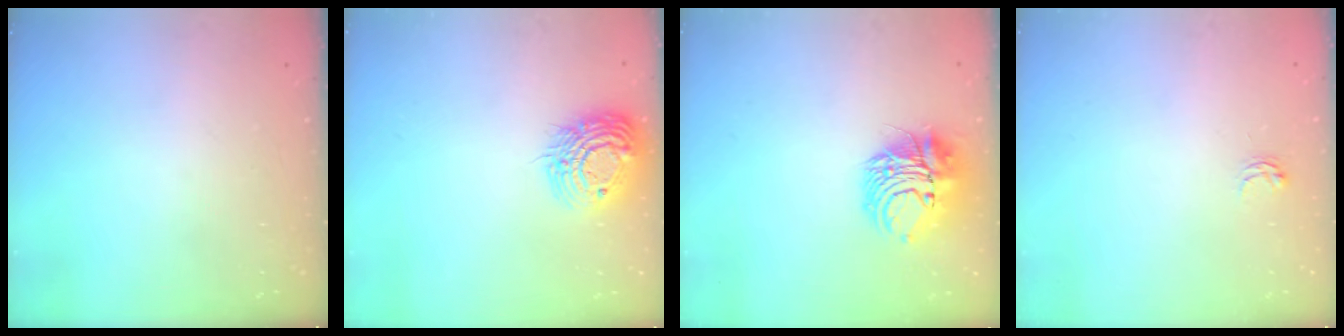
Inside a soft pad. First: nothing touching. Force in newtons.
{"total": 15.3, "press": 15.2, "slide": 1.3}
{"total": 10.9, "press": 10.8, "slide": 1.5}
{"total": 2.9, "press": 2.9, "slide": 0.4}